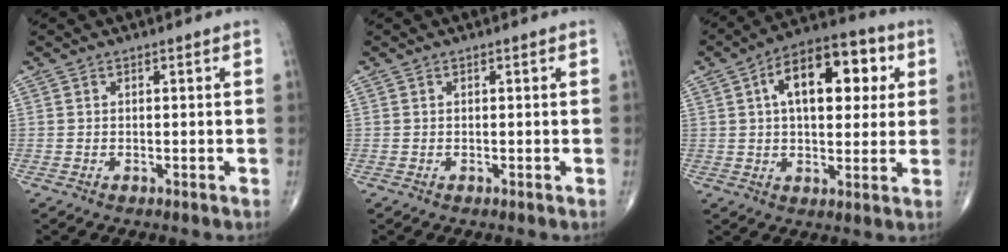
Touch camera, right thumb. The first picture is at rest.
{"total": 0.0}
{"total": 16.8, "force": [4.7, 8.8, 13.5], "torque": [-0.170, 0.016, 0.065]}